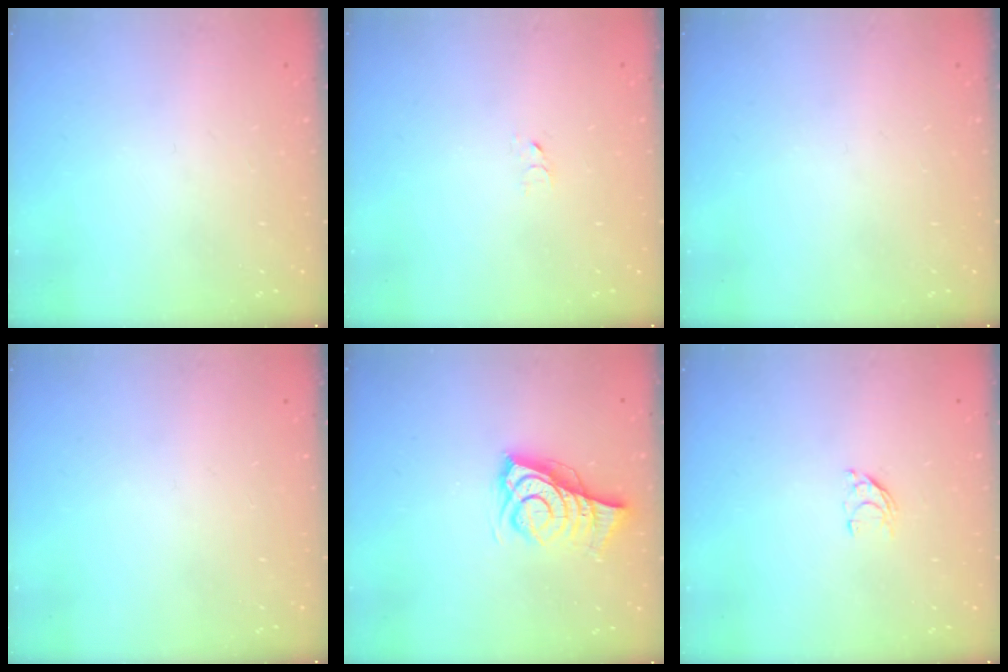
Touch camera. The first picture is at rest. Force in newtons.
{"total": 2.5, "press": 2.5, "slide": 0.2}
{"total": 0.0}
{"total": 0.0}
{"total": 9.2, "press": 8.9, "slide": 2.5}
{"total": 6.1, "press": 6.1, "slide": 0.6}